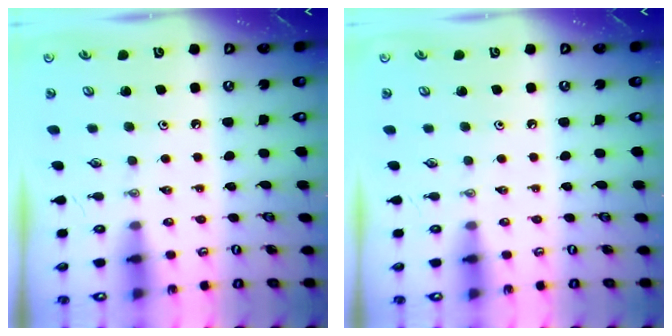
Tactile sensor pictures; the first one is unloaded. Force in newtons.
{"total": 0.0}